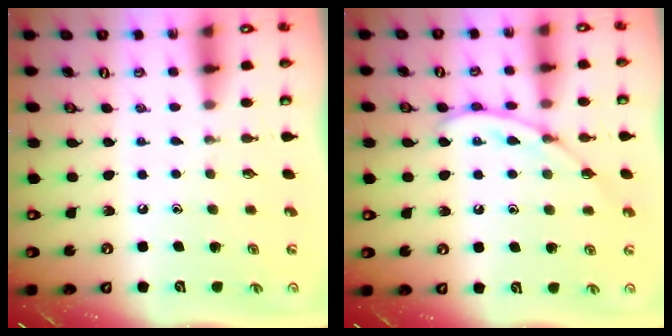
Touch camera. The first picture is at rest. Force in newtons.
{"total": 9.3, "press": 9.3, "slide": 0.7}